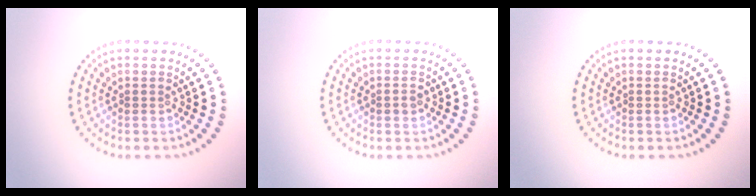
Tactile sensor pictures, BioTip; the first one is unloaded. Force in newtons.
{"total": 0.9, "press": 0.9, "slide": 0.2}
{"total": 0.0}